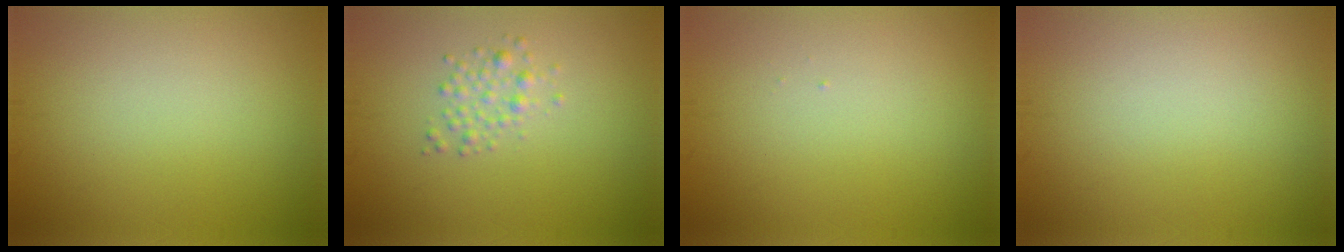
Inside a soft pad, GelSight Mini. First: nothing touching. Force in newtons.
{"total": 1.7, "press": 1.7, "slide": 0.0}
{"total": 0.0}
{"total": 0.0}